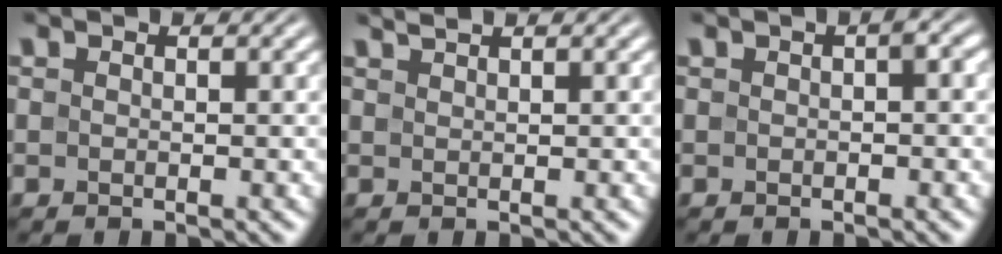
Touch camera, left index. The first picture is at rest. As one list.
[{"total": 1.2, "force": [1.0, 0.3, 0.6], "torque": [-0.007, 0.002, 0.013]}, {"total": 1.1, "force": [-0.1, 0.2, 1.1], "torque": [-0.017, 0.004, 0.000]}]